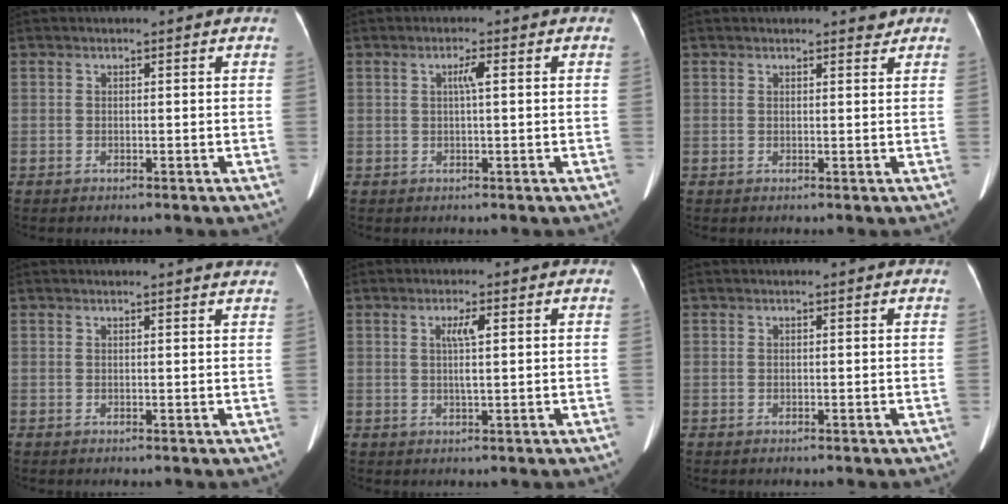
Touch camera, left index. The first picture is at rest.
{"total": 1.7, "force": [0.4, 0.2, 1.7], "torque": [-0.031, 0.004, 0.004]}
{"total": 1.1, "force": [1.0, 0.3, 0.2], "torque": [-0.005, -0.007, 0.012]}
{"total": 4.1, "force": [4.0, 0.1, 0.8], "torque": [-0.012, -0.003, 0.028]}
{"total": 2.9, "force": [0.7, 0.1, 2.8], "torque": [-0.051, 0.005, 0.012]}
{"total": 0.0}